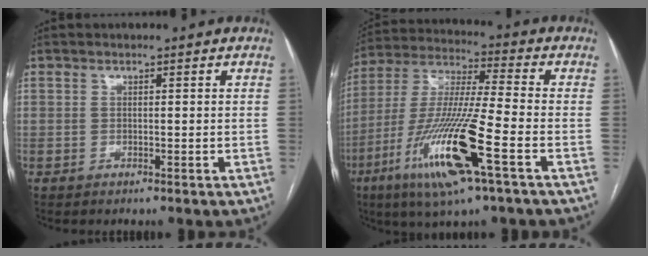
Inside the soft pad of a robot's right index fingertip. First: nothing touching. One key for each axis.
{"total": 18.1, "fx": -7.5, "fy": 0.9, "fz": 16.5, "tx": -0.350, "ty": -0.028, "tz": -0.140}